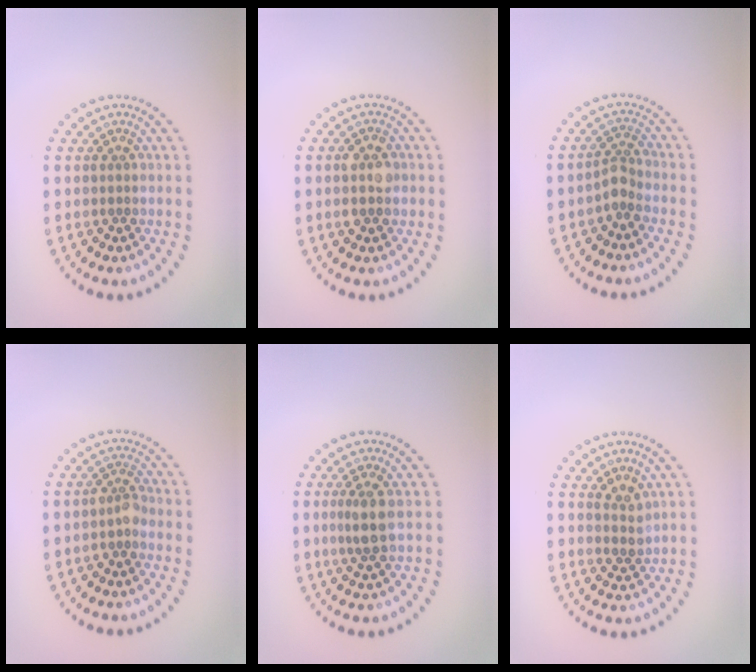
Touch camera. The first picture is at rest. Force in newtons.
{"total": 2.7, "press": 2.7, "slide": 0.3}
{"total": 2.0, "press": 1.4, "slide": 1.3}
{"total": 1.7, "press": 1.4, "slide": 0.8}
{"total": 2.1, "press": 1.8, "slide": 1.2}
{"total": 1.6, "press": 1.2, "slide": 1.1}